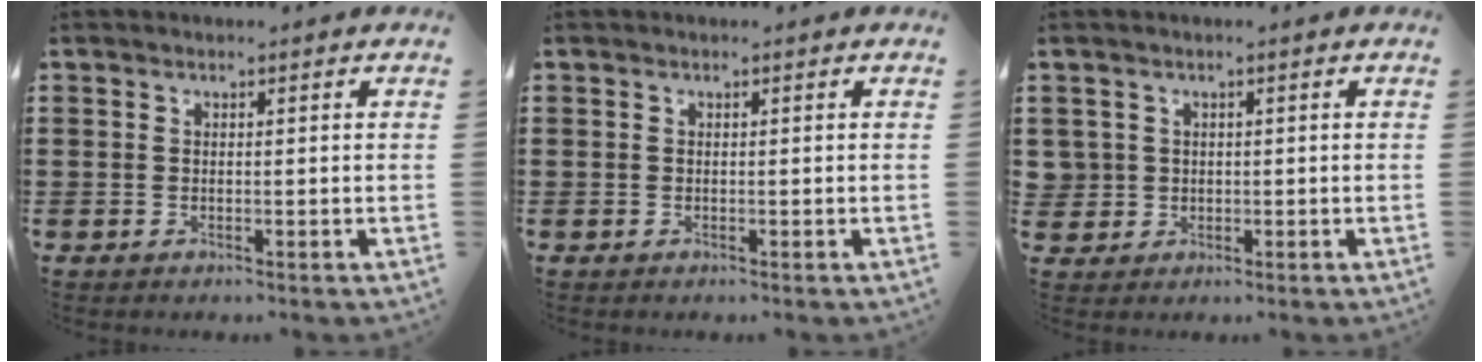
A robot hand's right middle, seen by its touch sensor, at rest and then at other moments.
{"total": 0.0}
{"total": 2.3, "force": [0.2, 2.2, 0.1], "torque": [-0.016, 0.007, 0.002]}